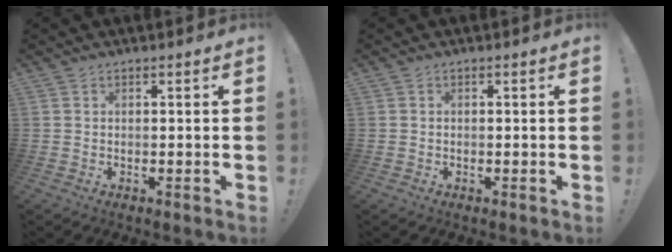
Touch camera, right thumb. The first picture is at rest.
{"total": 0.0}